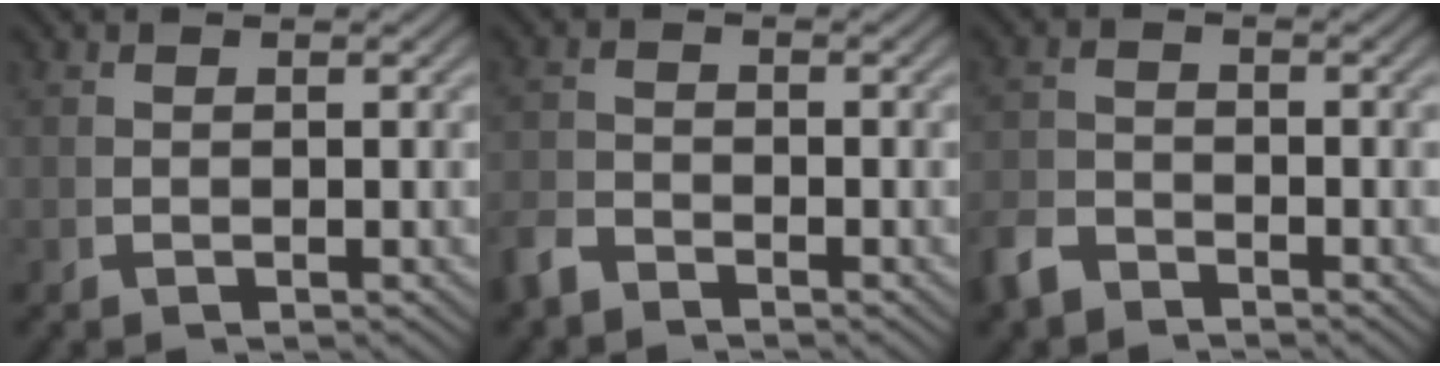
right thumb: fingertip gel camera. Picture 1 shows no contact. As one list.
[{"total": 1.8, "force": [-1.8, 0.3, 0.1], "torque": [0.008, -0.003, -0.036]}, {"total": 2.5, "force": [-2.4, 0.8, 0.2], "torque": [0.004, -0.007, -0.044]}]